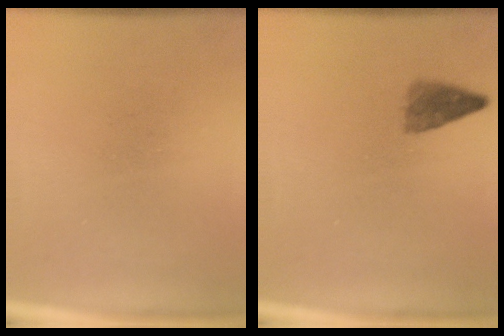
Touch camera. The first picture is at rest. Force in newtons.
{"total": 2.4}